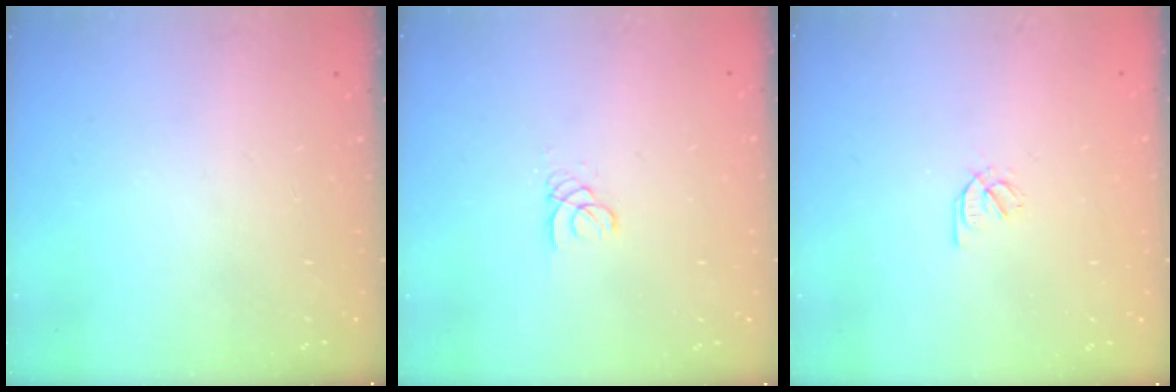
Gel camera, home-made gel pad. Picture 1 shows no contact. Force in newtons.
{"total": 1.8, "press": 1.8, "slide": 0.2}
{"total": 2.1, "press": 1.9, "slide": 0.8}